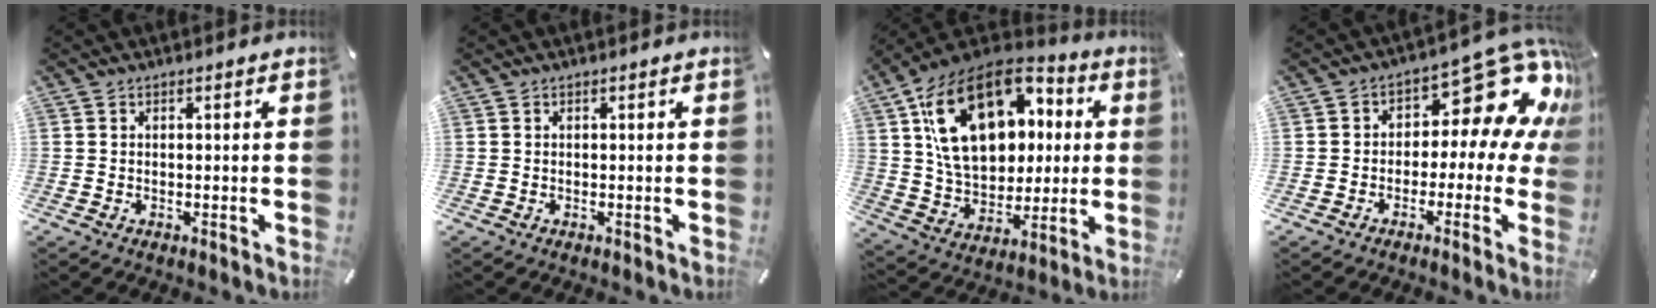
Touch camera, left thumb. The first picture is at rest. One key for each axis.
{"total": 0.0}
{"total": 22.9, "fx": 7.6, "fy": 16.2, "fz": 14.3, "tx": -0.259, "ty": -0.028, "tz": 0.140}
{"total": 15.9, "fx": 7.3, "fy": 8.4, "fz": 11.4, "tx": -0.151, "ty": -0.051, "tz": 0.117}